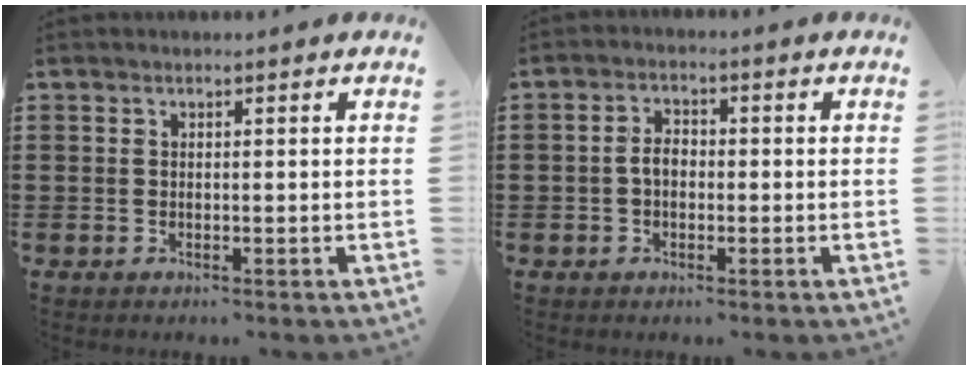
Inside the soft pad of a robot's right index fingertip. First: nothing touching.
{"total": 2.9, "force": [-0.5, 1.7, 2.2], "torque": [-0.050, 0.002, -0.013]}